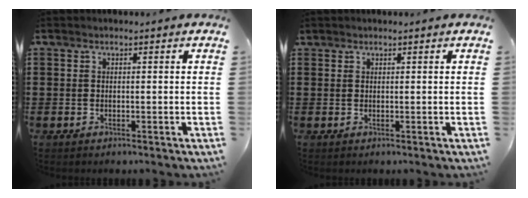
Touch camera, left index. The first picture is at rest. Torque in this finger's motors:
{"motor_torque": [-0.16, 0.39, -0.01, -0.01]}